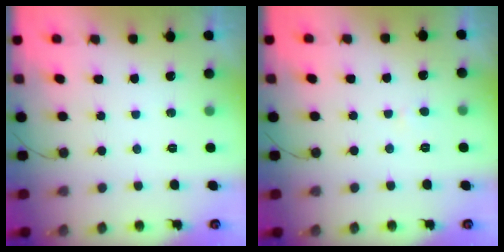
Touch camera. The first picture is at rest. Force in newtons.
{"total": 2.2, "press": 2.2, "slide": 0.2}